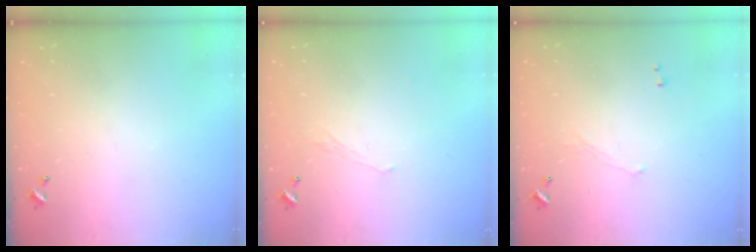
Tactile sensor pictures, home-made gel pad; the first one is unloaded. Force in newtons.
{"total": 0.6, "press": 0.2, "slide": 0.6}
{"total": 1.1, "press": 1.0, "slide": 0.6}